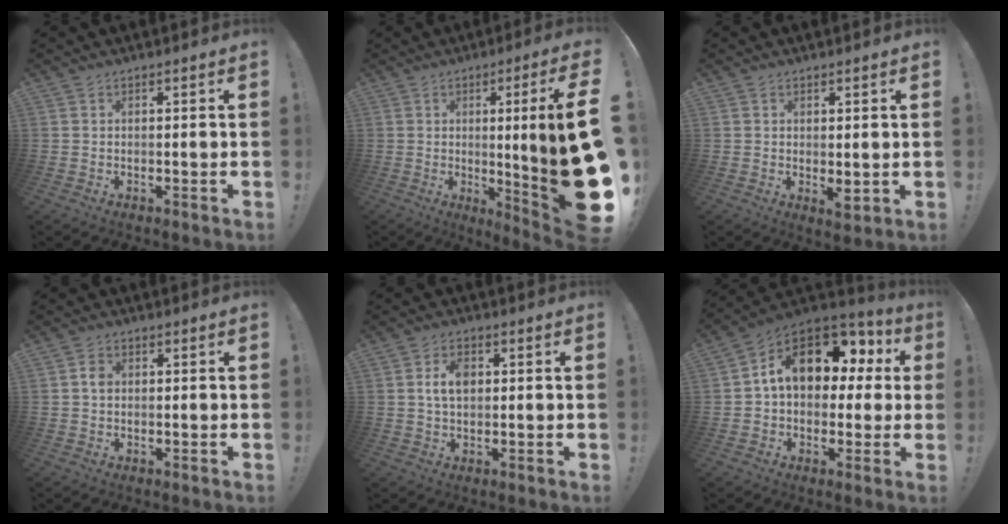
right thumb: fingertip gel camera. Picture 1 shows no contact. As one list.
[{"total": 21.7, "force": [-0.5, 0.3, 21.7], "torque": [-0.305, -0.033, -0.002]}, {"total": 3.1, "force": [0.5, 1.4, 2.7], "torque": [-0.020, -0.011, 0.010]}, {"total": 2.2, "force": [0.0, 1.7, 1.4], "torque": [-0.020, 0.003, -0.002]}, {"total": 5.9, "force": [1.0, 3.6, 4.6], "torque": [-0.075, 0.006, 0.017]}, {"total": 15.2, "force": [5.7, 9.8, 10.2], "torque": [-0.154, -0.023, 0.099]}]